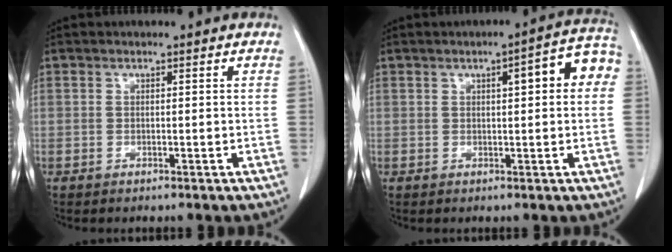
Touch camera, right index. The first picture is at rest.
{"total": 7.2, "force": [1.5, 1.6, 6.8], "torque": [-0.083, 0.027, 0.013]}